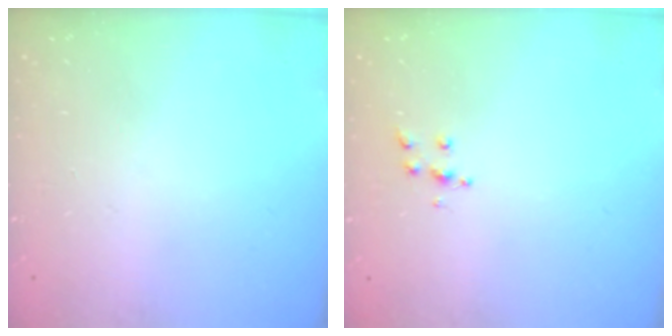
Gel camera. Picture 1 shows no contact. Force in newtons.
{"total": 5.9, "press": 5.9, "slide": 0.3}